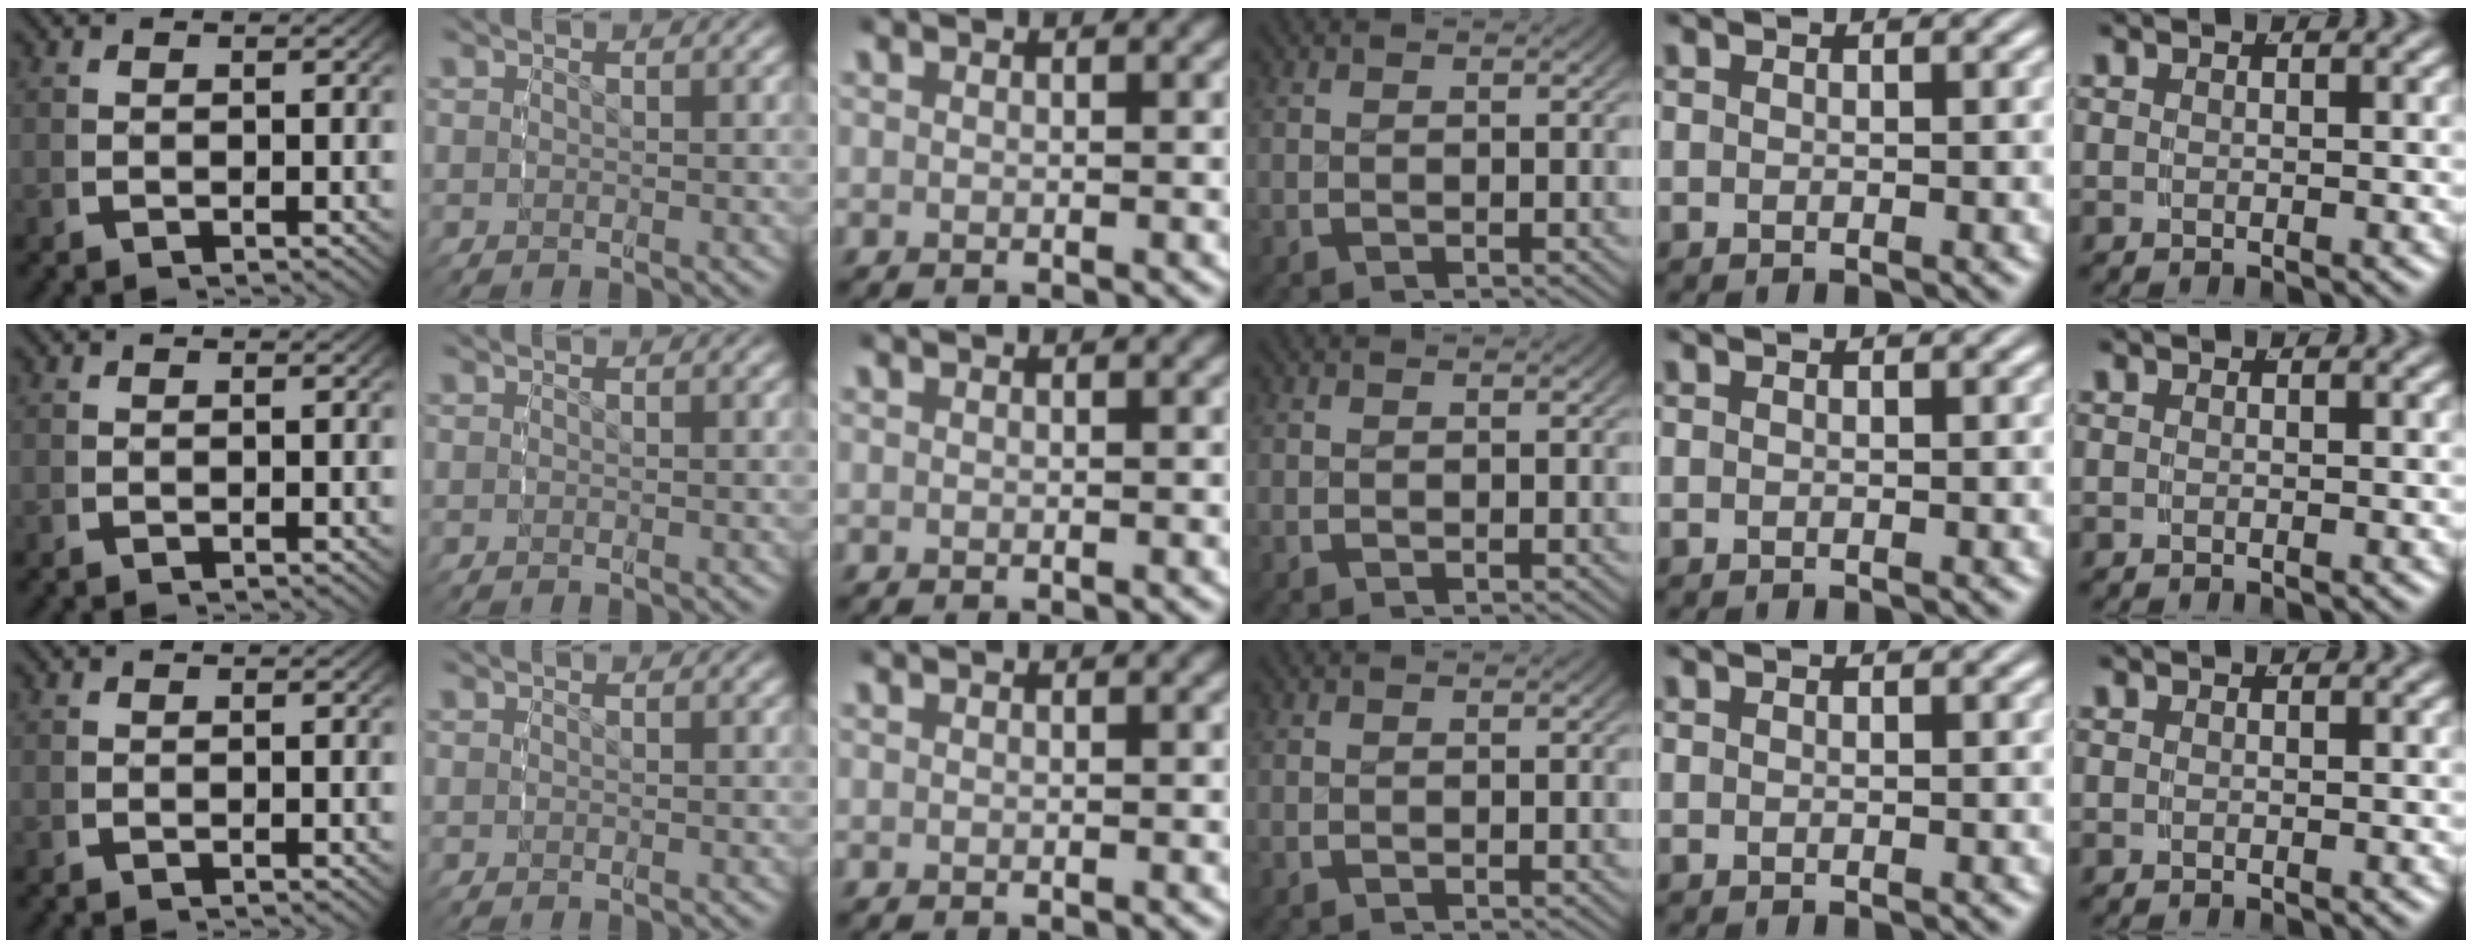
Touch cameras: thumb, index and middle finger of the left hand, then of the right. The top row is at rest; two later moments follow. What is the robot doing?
{"motion": "reach", "object": "coat"}